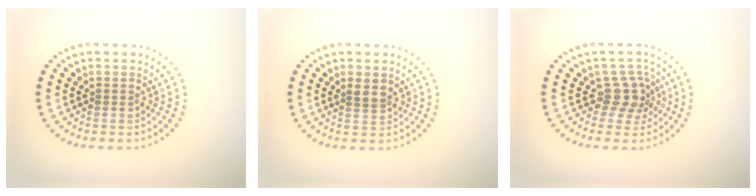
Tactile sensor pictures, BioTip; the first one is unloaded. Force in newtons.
{"total": 1.5, "press": 1.2, "slide": 0.9}
{"total": 2.6, "press": 2.0, "slide": 1.7}